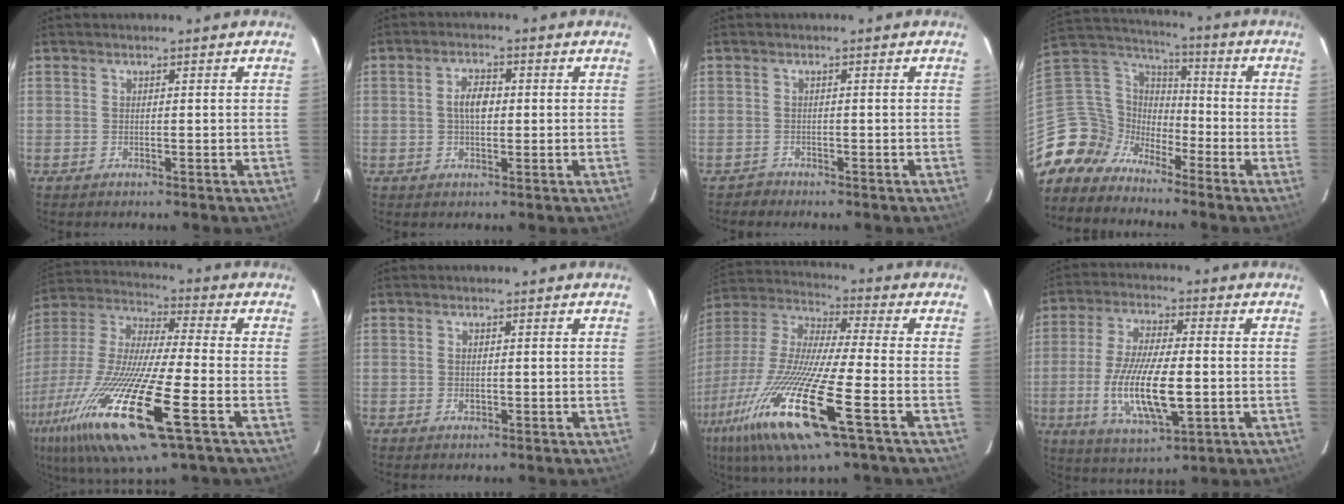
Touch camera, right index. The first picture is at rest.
{"total": 3.3, "force": [0.0, 1.8, 2.8], "torque": [-0.052, 0.009, 0.001]}
{"total": 1.5, "force": [-1.2, 0.2, -0.9], "torque": [0.014, 0.006, -0.020]}
{"total": 10.1, "force": [-8.6, 5.2, -0.4], "torque": [-0.021, 0.045, -0.194]}
{"total": 25.6, "force": [-11.8, 3.3, 22.5], "torque": [-0.447, -0.062, -0.230]}
{"total": 1.2, "force": [-0.1, 0.8, 0.9], "torque": [-0.015, 0.001, -0.001]}
{"total": 23.4, "force": [-11.2, 2.1, 20.4], "torque": [-0.411, -0.059, -0.218]}
{"total": 14.9, "force": [-2.8, 4.7, 13.9], "torque": [-0.275, -0.017, -0.046]}